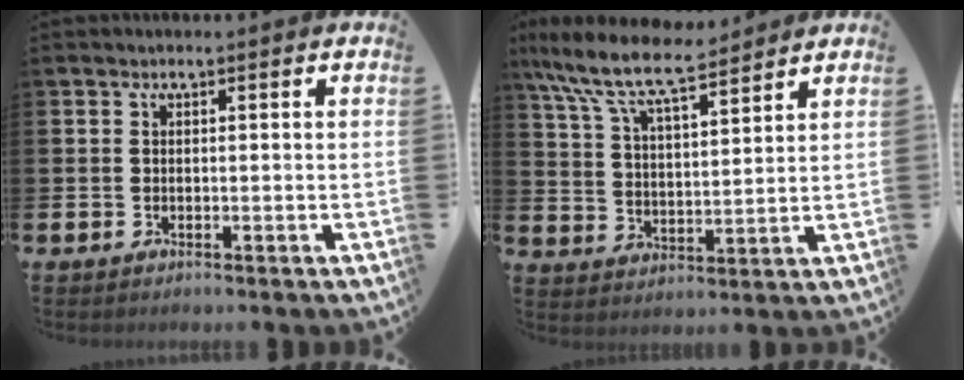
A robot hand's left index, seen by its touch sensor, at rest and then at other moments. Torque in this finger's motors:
{"motor_torque": [0.46, -0.46, 0.84, 0.21]}